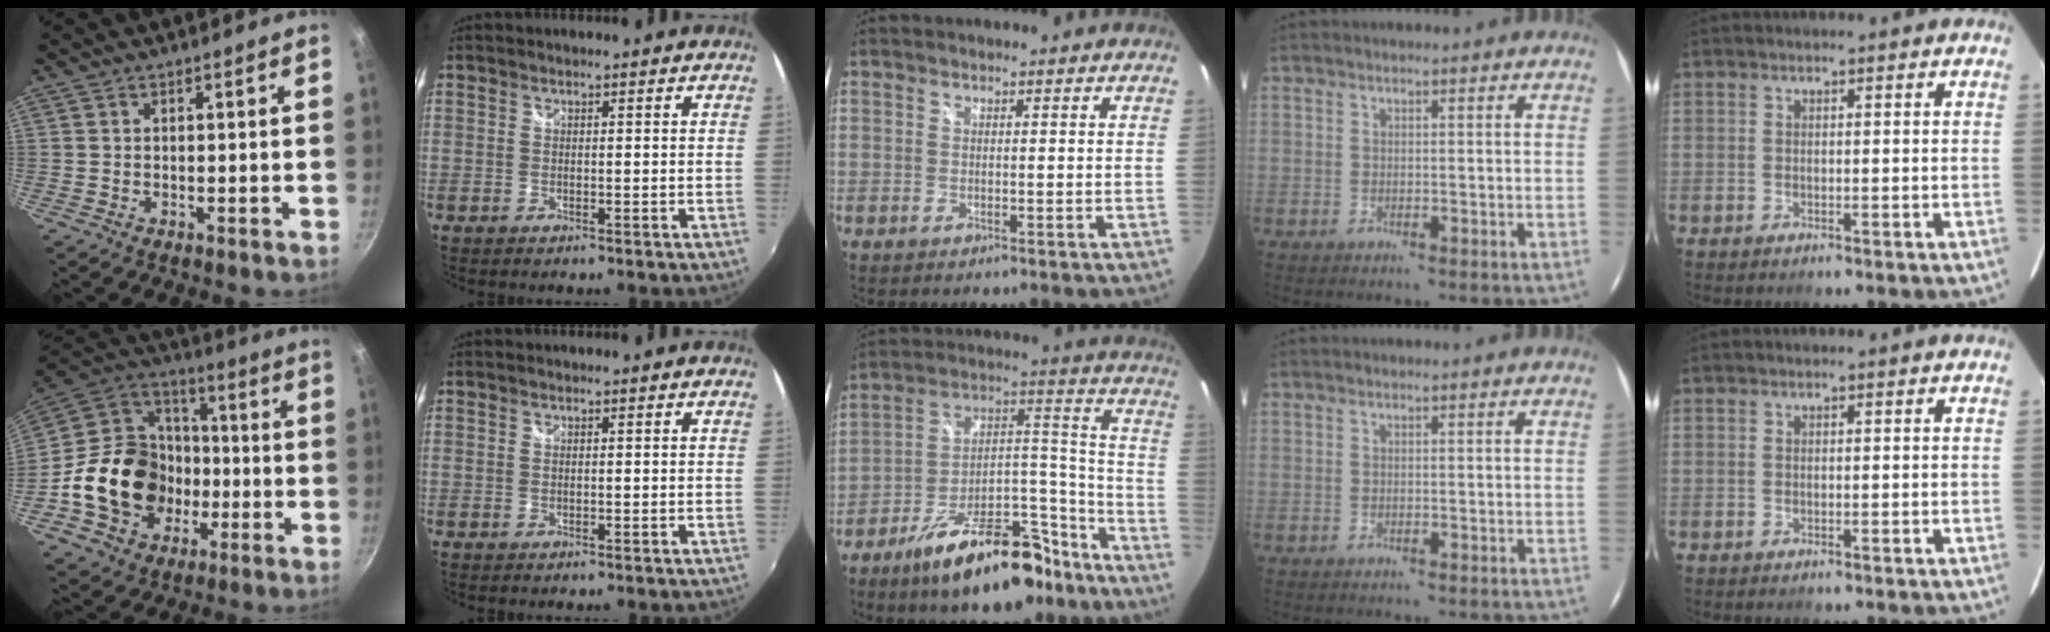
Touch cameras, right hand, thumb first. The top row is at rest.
{"thumb": {"total": 22.2, "force": [-5.2, 17.8, 12.2], "torque": [-0.192, 0.056, -0.083]}, "middle": {"total": 21.6, "force": [-15.3, 9.0, 12.4], "torque": [-0.182, 0.041, -0.222]}}